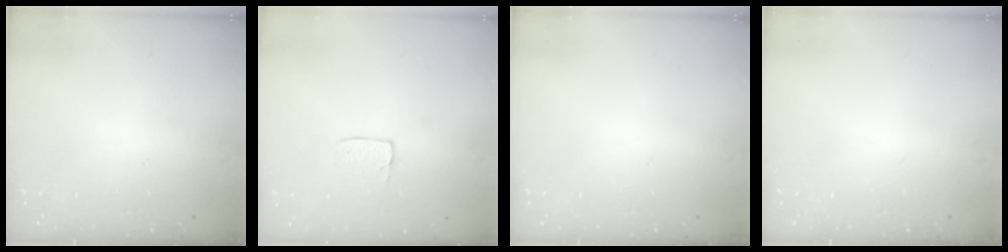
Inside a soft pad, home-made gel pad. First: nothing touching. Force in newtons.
{"total": 3.5, "press": 3.5, "slide": 0.2}
{"total": 0.0}
{"total": 0.0}